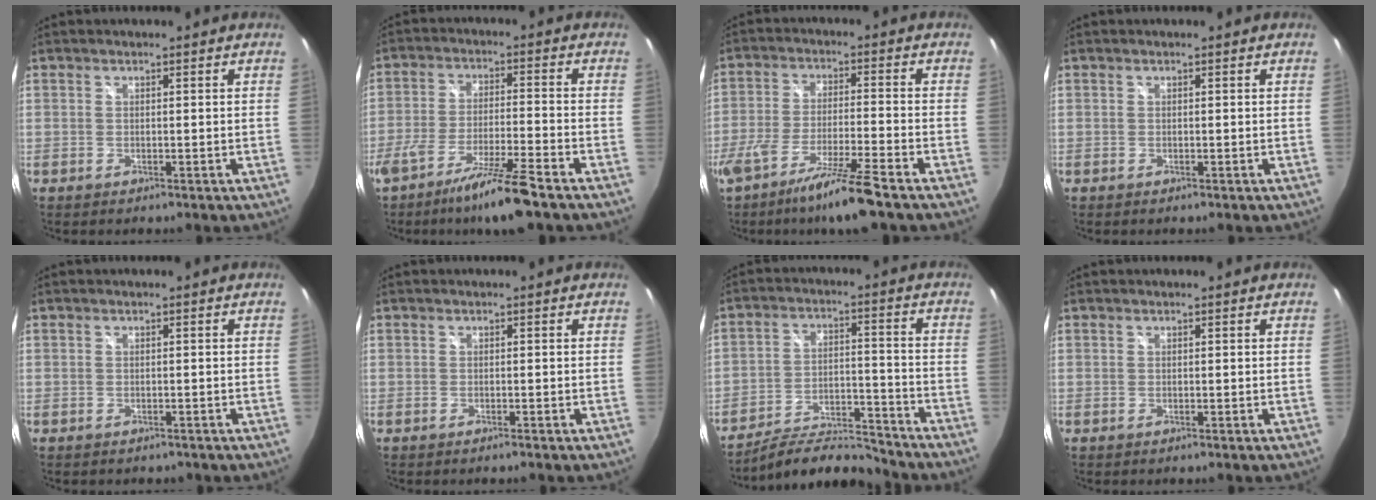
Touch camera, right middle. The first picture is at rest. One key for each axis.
{"total": 11.1, "fx": -8.4, "fy": -0.3, "fz": 7.2, "tx": -0.147, "ty": -0.018, "tz": -0.142}
{"total": 12.2, "fx": -9.3, "fy": -0.6, "fz": 7.9, "tx": -0.167, "ty": -0.029, "tz": -0.162}
{"total": 0.0}
{"total": 1.0, "fx": -0.6, "fy": 0.8, "fz": 0.3, "tx": -0.008, "ty": -0.003, "tz": -0.004}
{"total": 0.7, "fx": -0.6, "fy": 0.0, "fz": 0.3, "tx": -0.003, "ty": -0.002, "tz": -0.012}
{"total": 10.4, "fx": -10.1, "fy": 1.4, "fz": 2.0, "tx": -0.043, "ty": 0.009, "tz": -0.165}
{"total": 0.0}